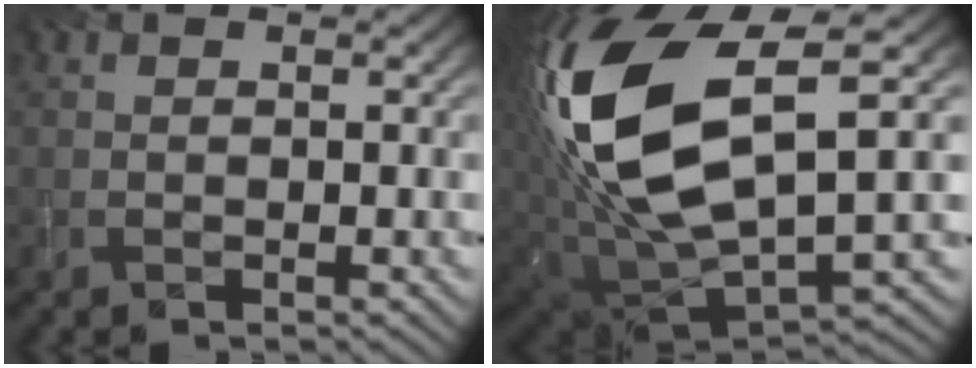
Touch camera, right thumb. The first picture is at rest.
{"total": 18.2, "force": [3.9, 9.4, 15.0], "torque": [-0.355, -0.009, 0.079]}